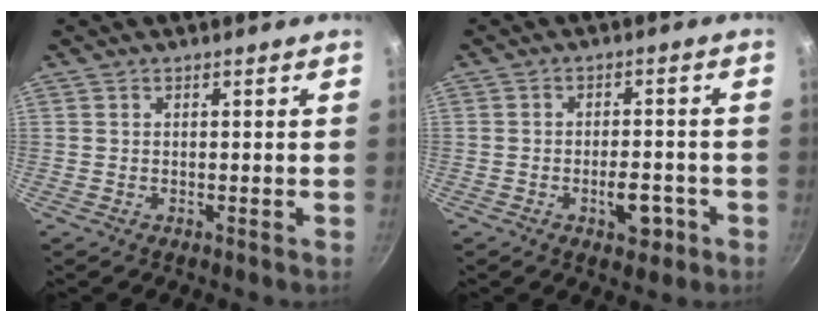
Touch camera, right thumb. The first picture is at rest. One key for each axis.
{"total": 5.2, "fx": -2.4, "fy": 2.8, "fz": 3.7, "tx": -0.037, "ty": 0.017, "tz": -0.032}